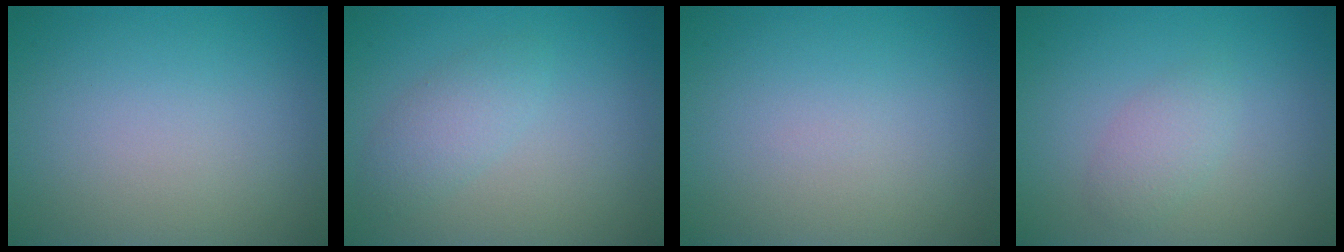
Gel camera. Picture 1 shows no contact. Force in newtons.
{"total": 2.2, "press": 2.2, "slide": 0.1}
{"total": 0.0}
{"total": 1.8, "press": 1.8, "slide": 0.2}